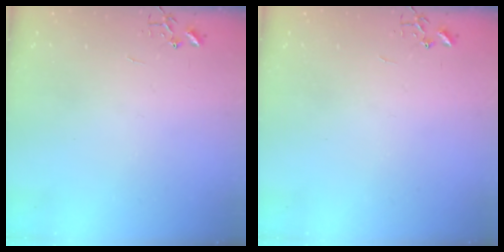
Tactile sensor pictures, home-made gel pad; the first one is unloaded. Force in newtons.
{"total": 0.0}